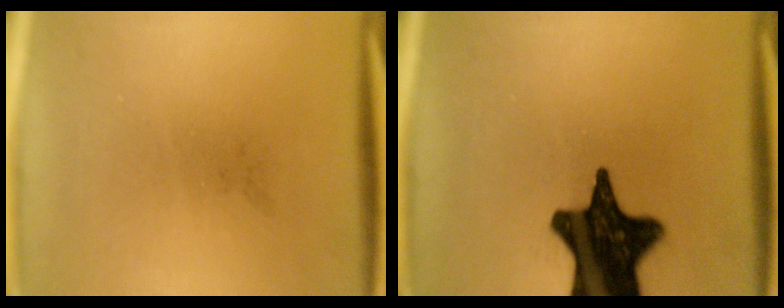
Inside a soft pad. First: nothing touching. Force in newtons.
{"total": 18.5}